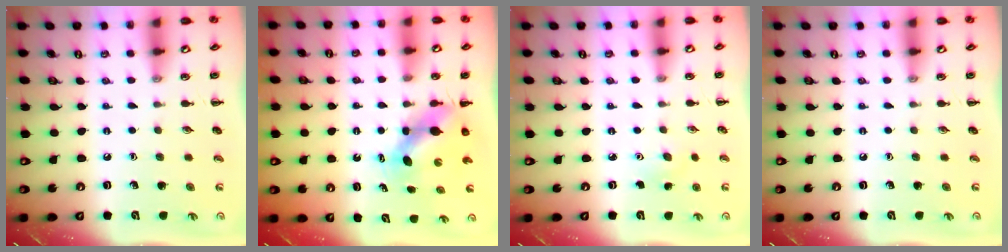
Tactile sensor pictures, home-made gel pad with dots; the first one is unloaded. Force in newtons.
{"total": 5.9, "press": 5.8, "slide": 0.8}
{"total": 2.9, "press": 2.8, "slide": 0.8}
{"total": 0.0}